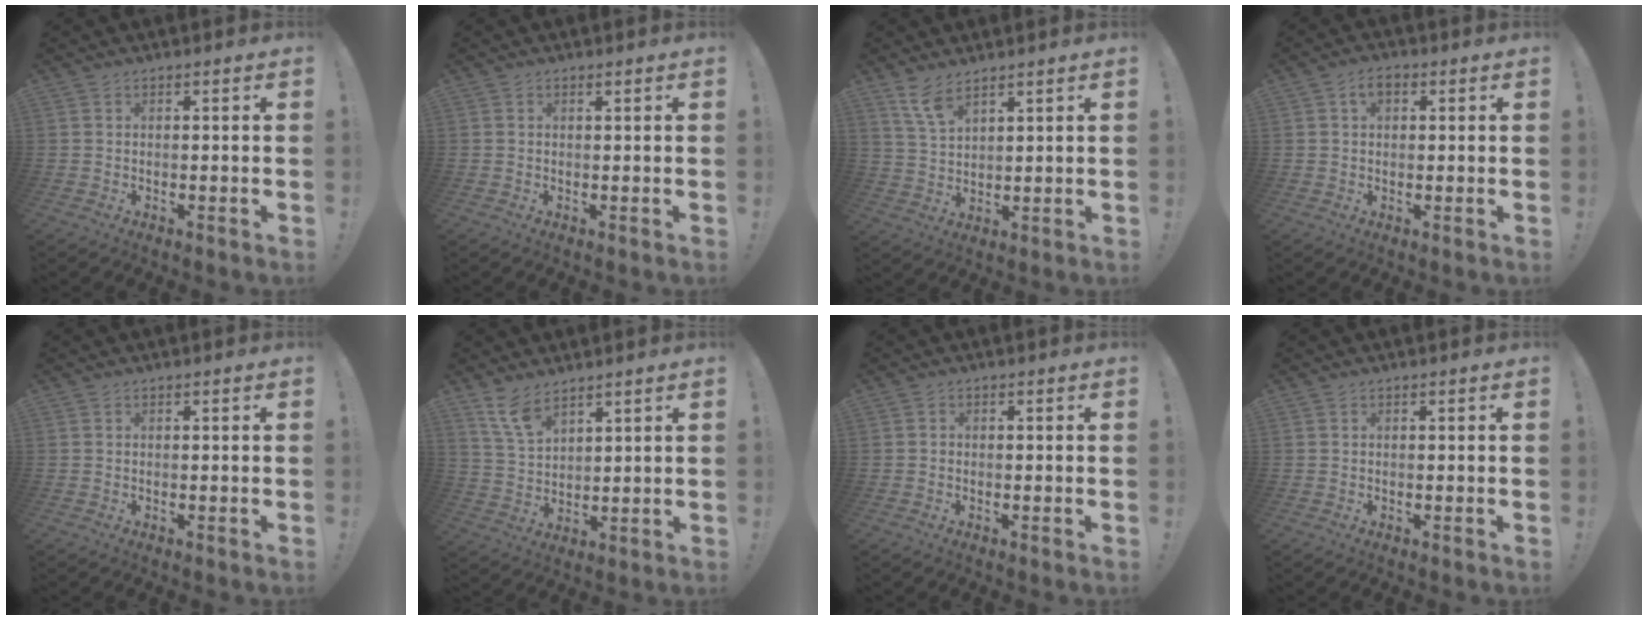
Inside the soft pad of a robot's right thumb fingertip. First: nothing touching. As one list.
[{"total": 0.5, "force": [0.5, 0.0, 0.2], "torque": [0.003, -0.003, 0.007]}, {"total": 6.9, "force": [5.1, 2.4, 3.9], "torque": [-0.075, -0.028, 0.096]}, {"total": 4.0, "force": [1.4, 2.4, 2.9], "torque": [-0.045, 0.006, 0.024]}, {"total": 0.0}, {"total": 8.0, "force": [6.2, 3.1, 3.9], "torque": [-0.081, -0.032, 0.119]}, {"total": 0.6, "force": [-0.4, 0.5, 0.1], "torque": [-0.005, 0.003, -0.005]}, {"total": 0.0}]